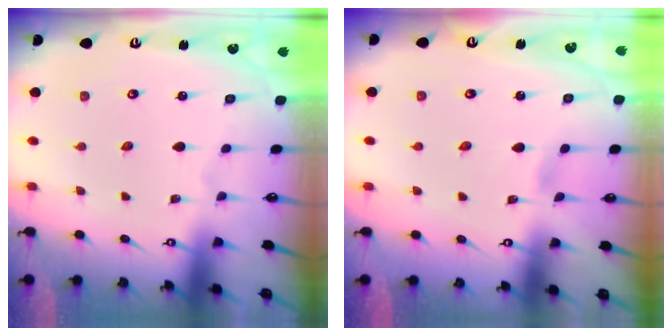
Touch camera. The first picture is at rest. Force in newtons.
{"total": 2.6, "press": 2.6, "slide": 0.3}